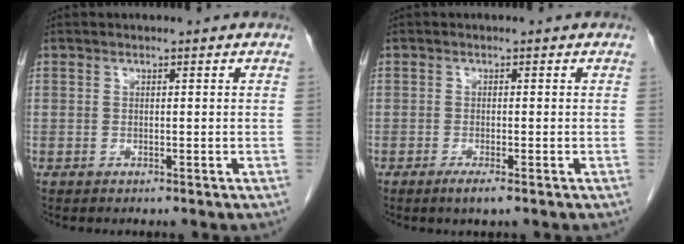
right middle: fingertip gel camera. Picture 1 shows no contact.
{"total": 2.0, "force": [-1.2, 0.1, 1.5], "torque": [-0.030, -0.005, -0.022]}